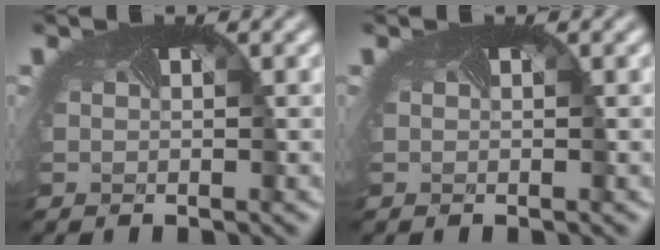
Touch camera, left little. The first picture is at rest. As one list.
[{"total": 0.0}]